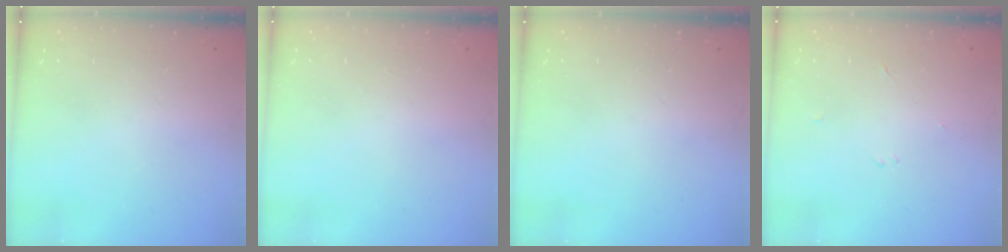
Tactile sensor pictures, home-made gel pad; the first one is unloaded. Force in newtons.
{"total": 1.7, "press": 1.7, "slide": 0.1}
{"total": 0.0}
{"total": 2.3, "press": 2.3, "slide": 0.3}